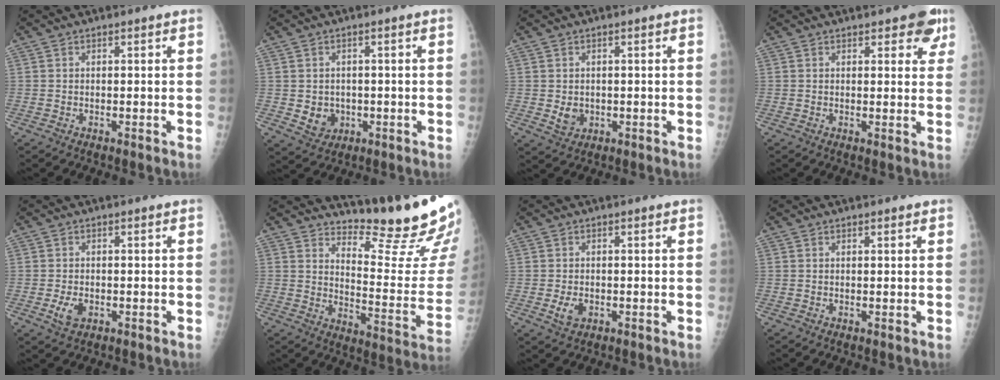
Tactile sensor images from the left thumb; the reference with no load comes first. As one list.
[{"total": 4.3, "force": [-0.5, 3.7, 2.0], "torque": [-0.014, 0.000, 0.004]}, {"total": 2.8, "force": [0.0, 2.3, 1.6], "torque": [-0.020, -0.004, 0.009]}, {"total": 5.2, "force": [3.3, 2.4, 3.3], "torque": [-0.005, -0.011, 0.035]}, {"total": 3.0, "force": [-0.9, 1.9, 2.2], "torque": [-0.042, -0.002, -0.012]}, {"total": 18.1, "force": [15.8, 2.2, 8.5], "torque": [-0.094, -0.176, 0.213]}, {"total": 2.7, "force": [-0.7, 1.8, 1.9], "torque": [-0.035, -0.002, -0.008]}, {"total": 0.9, "force": [0.7, 0.2, 0.6], "torque": [-0.005, -0.001, 0.009]}]